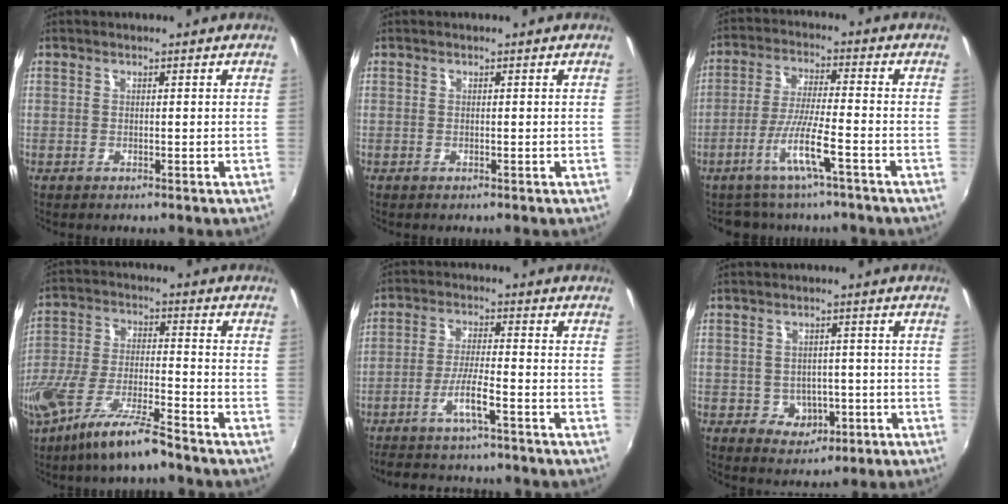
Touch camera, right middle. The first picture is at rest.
{"total": 0.0}
{"total": 7.9, "force": [-4.9, 1.3, 6.0], "torque": [-0.120, -0.004, -0.087]}
{"total": 12.7, "force": [-8.8, 2.1, 9.0], "torque": [-0.180, -0.026, -0.162]}
{"total": 9.4, "force": [-7.7, 1.1, 5.4], "torque": [-0.113, -0.006, -0.128]}
{"total": 5.7, "force": [-1.8, 4.9, 2.1], "torque": [-0.049, 0.007, -0.010]}